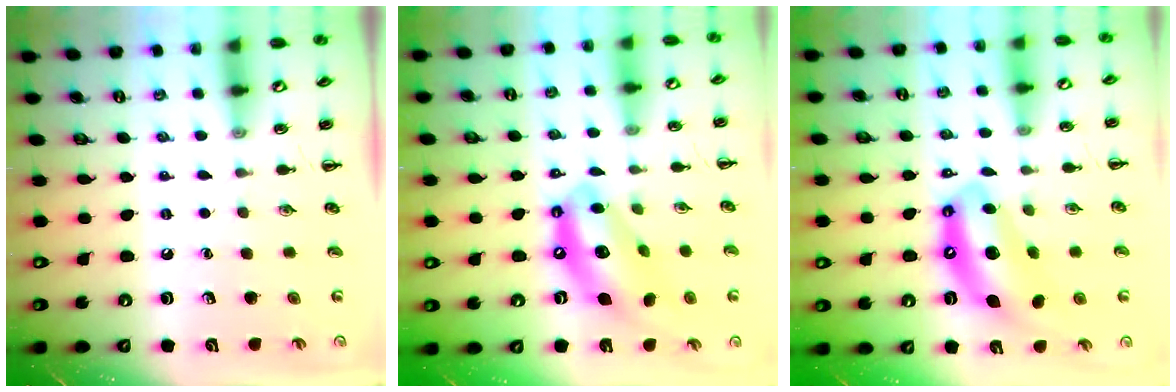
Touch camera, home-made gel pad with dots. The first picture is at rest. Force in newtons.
{"total": 13.7, "press": 13.3, "slide": 3.5}
{"total": 12.4, "press": 12.0, "slide": 3.2}